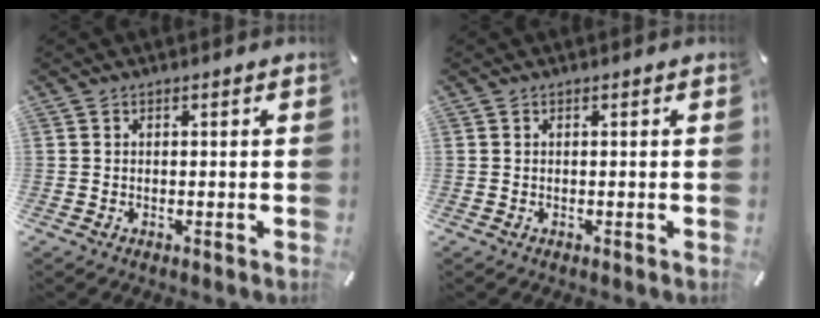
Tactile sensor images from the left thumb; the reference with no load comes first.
{"total": 0.0}